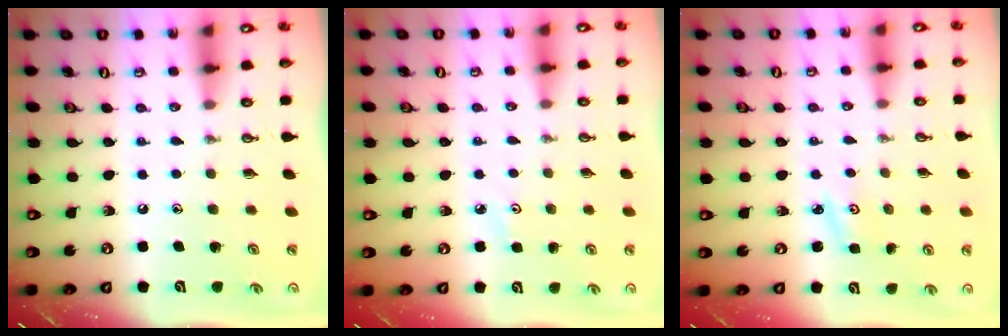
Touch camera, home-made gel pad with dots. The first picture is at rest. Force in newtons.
{"total": 2.8, "press": 2.8, "slide": 0.4}
{"total": 3.0, "press": 3.0, "slide": 0.4}